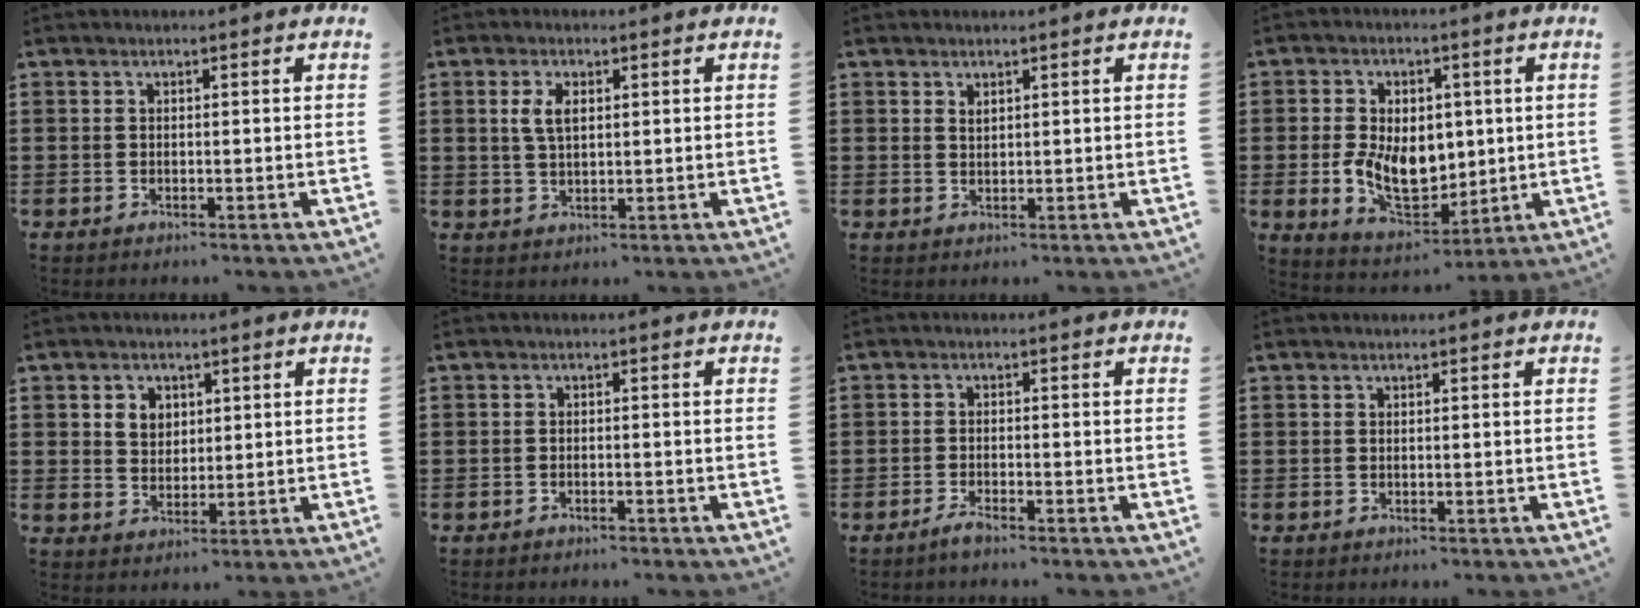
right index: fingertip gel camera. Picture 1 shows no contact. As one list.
[{"total": 3.6, "force": [1.0, 1.8, 3.0], "torque": [-0.064, 0.009, 0.016]}, {"total": 0.9, "force": [0.7, 0.4, 0.2], "torque": [-0.005, 0.002, 0.014]}, {"total": 9.1, "force": [-0.1, 6.7, 6.2], "torque": [-0.118, 0.007, -0.003]}, {"total": 3.4, "force": [1.4, 2.9, 1.1], "torque": [-0.032, 0.012, 0.023]}, {"total": 0.8, "force": [-0.8, 0.1, 0.1], "torque": [-0.004, 0.002, -0.017]}, {"total": 1.8, "force": [-1.4, 0.1, 1.1], "torque": [-0.025, -0.003, -0.028]}, {"total": 0.0}]